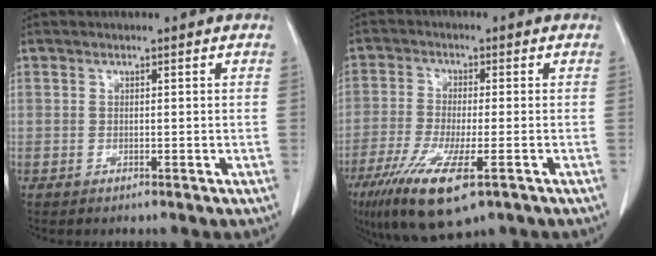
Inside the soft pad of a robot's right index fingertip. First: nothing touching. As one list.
[{"total": 11.9, "force": [-6.5, 2.4, 9.7], "torque": [-0.181, -0.033, -0.109]}]